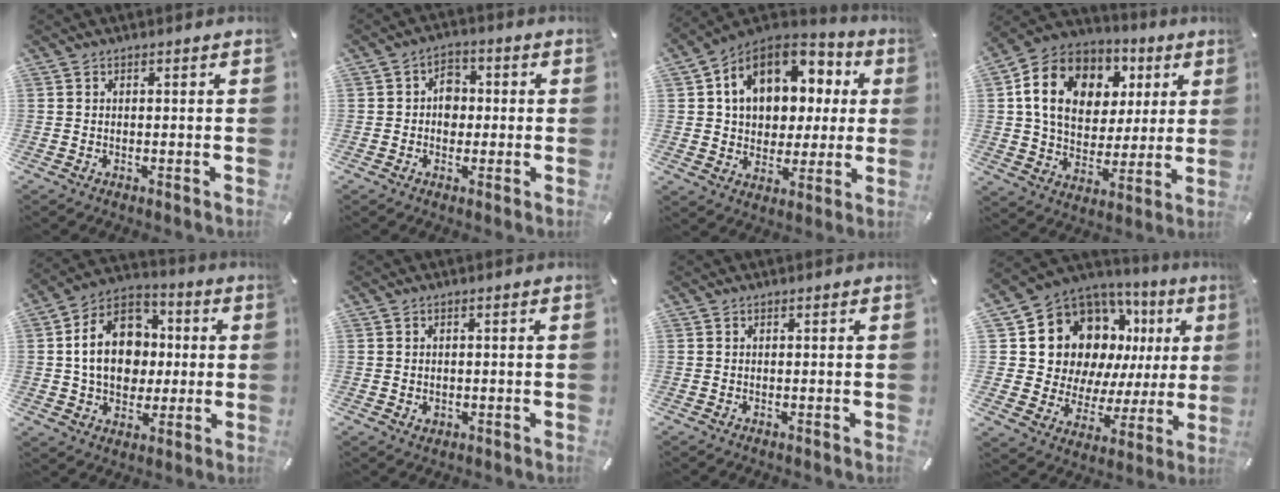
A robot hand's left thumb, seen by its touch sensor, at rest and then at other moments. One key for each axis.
{"total": 5.3, "fx": -0.3, "fy": 4.4, "fz": 2.9, "tx": -0.033, "ty": 0.004, "tz": -0.011}
{"total": 14.5, "fx": 5.0, "fy": 11.3, "fz": 7.5, "tx": -0.129, "ty": -0.019, "tz": 0.098}
{"total": 16.3, "fx": 4.9, "fy": 13.0, "fz": 8.4, "tx": -0.148, "ty": 0.000, "tz": 0.094}
{"total": 16.3, "fx": 0.6, "fy": 13.1, "fz": 9.7, "tx": -0.185, "ty": 0.014, "tz": 0.012}
{"total": 1.3, "fx": -0.1, "fy": 1.2, "fz": 0.5, "tx": -0.012, "ty": 0.005, "tz": -0.005}
{"total": 0.0}
{"total": 17.4, "fx": 8.4, "fy": 12.8, "fz": 8.4, "tx": -0.146, "ty": -0.063, "tz": 0.173}